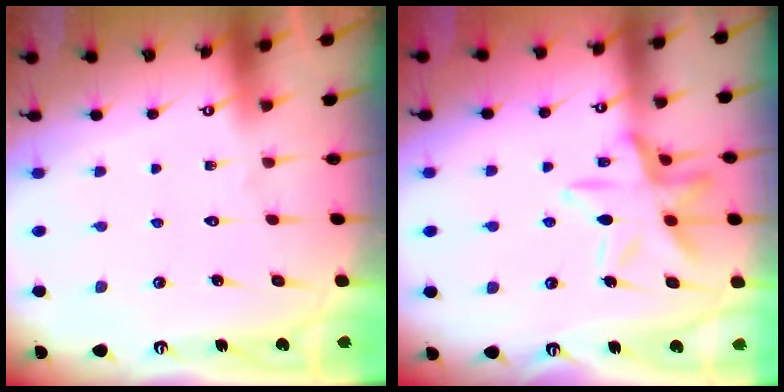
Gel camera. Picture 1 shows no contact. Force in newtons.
{"total": 16.2, "press": 16.2, "slide": 1.2}